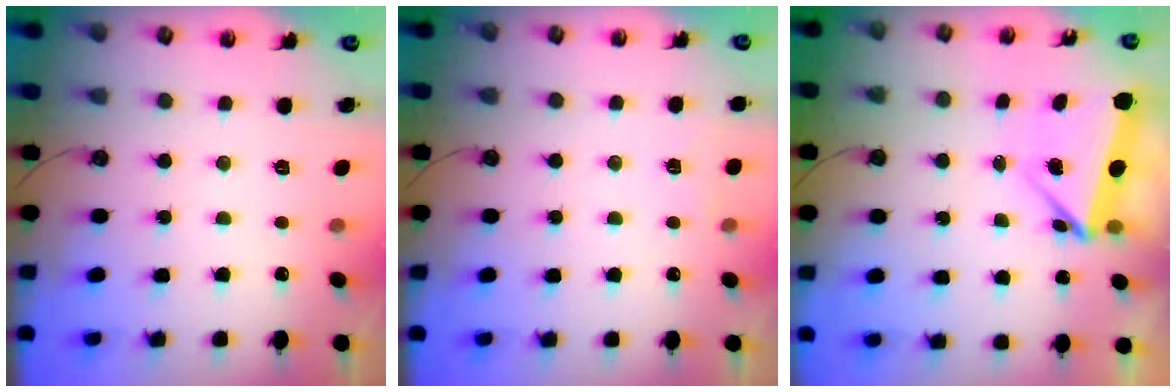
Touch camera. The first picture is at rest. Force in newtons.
{"total": 2.7, "press": 2.3, "slide": 1.5}
{"total": 7.0, "press": 6.9, "slide": 0.6}